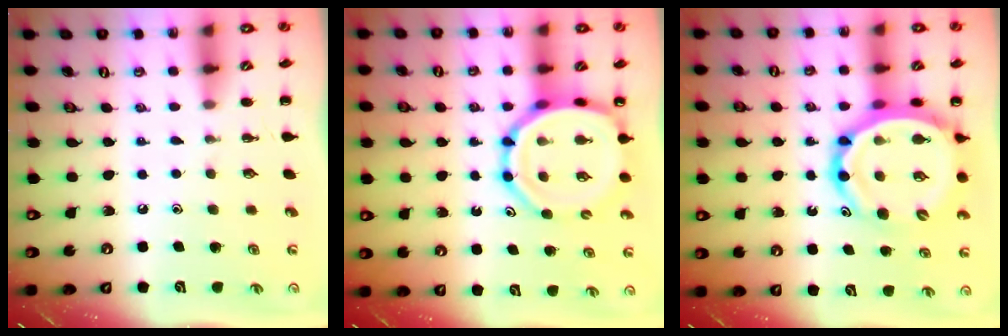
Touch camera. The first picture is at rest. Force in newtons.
{"total": 13.6, "press": 13.2, "slide": 3.5}
{"total": 17.5, "press": 16.8, "slide": 4.9}